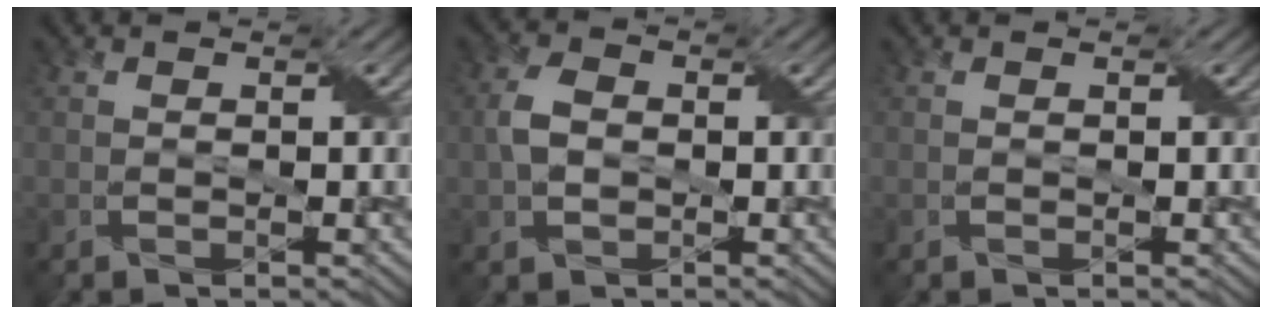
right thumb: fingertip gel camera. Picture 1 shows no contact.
{"total": 3.9, "force": [-0.1, 2.9, 2.6], "torque": [-0.065, 0.004, -0.007]}
{"total": 0.0}